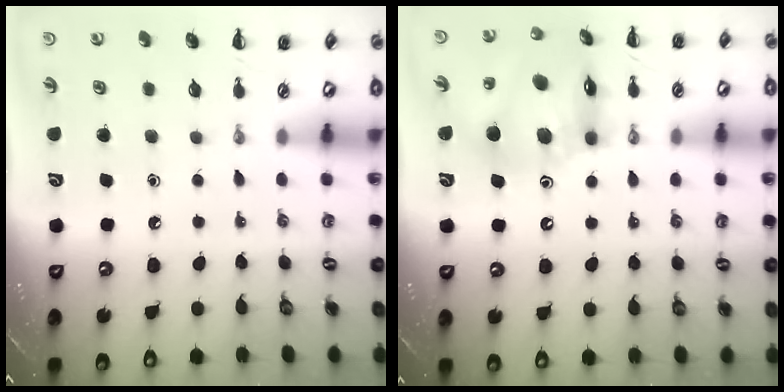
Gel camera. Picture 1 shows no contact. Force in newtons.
{"total": 16.4, "press": 15.6, "slide": 5.1}